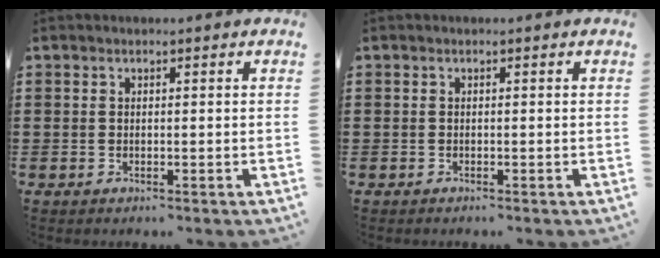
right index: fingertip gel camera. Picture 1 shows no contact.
{"total": 0.0}